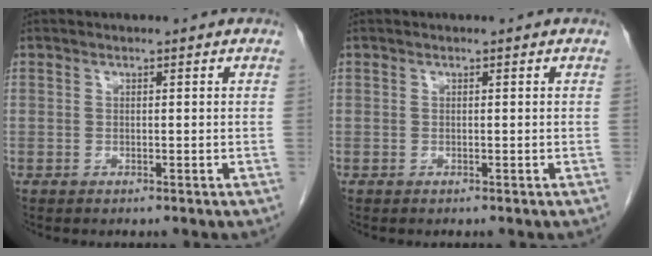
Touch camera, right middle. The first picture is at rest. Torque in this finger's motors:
{"motor_torque": [0.00, 0.00, -0.02, -0.01]}